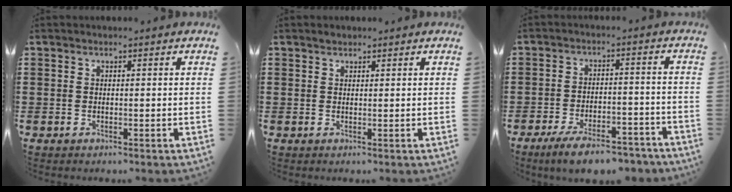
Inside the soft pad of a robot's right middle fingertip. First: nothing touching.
{"total": 0.9, "force": [0.8, 0.4, -0.1], "torque": [0.000, 0.001, 0.015]}
{"total": 6.9, "force": [-5.7, 1.1, 3.6], "torque": [-0.064, 0.000, -0.105]}